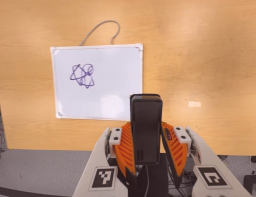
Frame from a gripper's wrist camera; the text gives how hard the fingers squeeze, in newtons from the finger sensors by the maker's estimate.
{"total": 3.4, "left": 1.8, "right": 4.9}